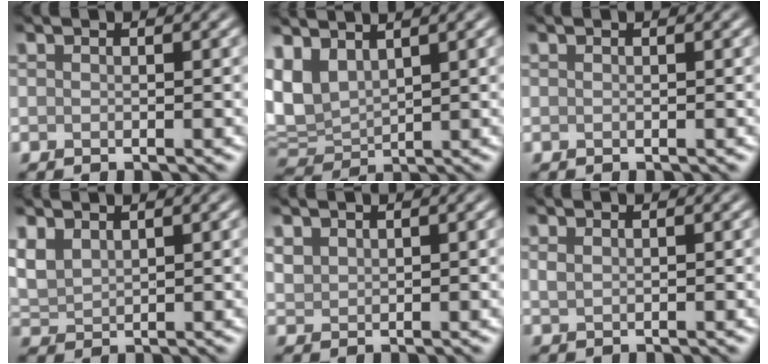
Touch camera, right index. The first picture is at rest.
{"total": 6.2, "force": [2.6, 3.8, 4.2], "torque": [-0.113, 0.004, 0.053]}
{"total": 0.0}
{"total": 2.7, "force": [1.7, 1.5, 1.6], "torque": [-0.043, 0.005, 0.039]}
{"total": 1.5, "force": [1.1, 0.9, 0.4], "torque": [-0.014, 0.000, 0.025]}
{"total": 0.7, "force": [0.5, 0.3, 0.5], "torque": [-0.014, 0.000, 0.012]}